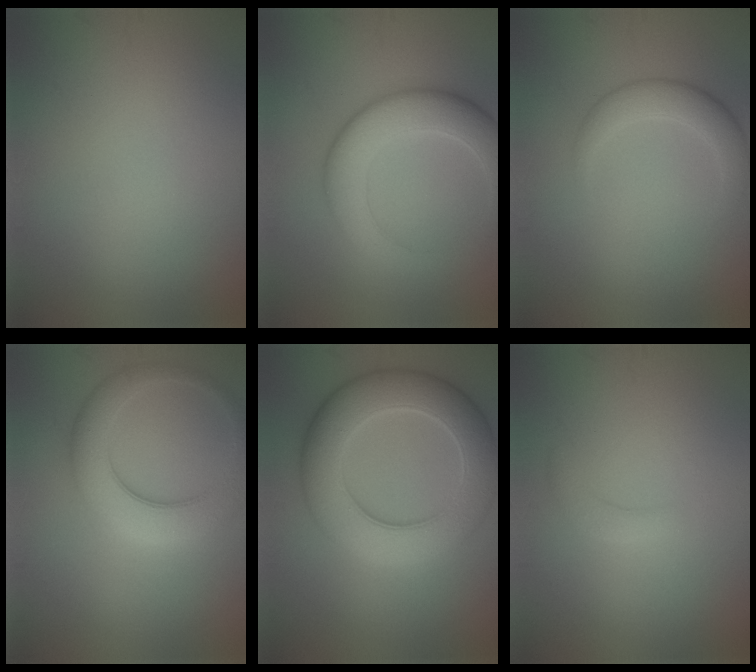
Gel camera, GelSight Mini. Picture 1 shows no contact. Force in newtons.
{"total": 6.4, "press": 6.4, "slide": 0.1}
{"total": 2.9, "press": 2.9, "slide": 0.2}
{"total": 5.6, "press": 5.6, "slide": 0.2}
{"total": 9.3, "press": 9.3, "slide": 0.3}
{"total": 1.2, "press": 1.2, "slide": 0.1}